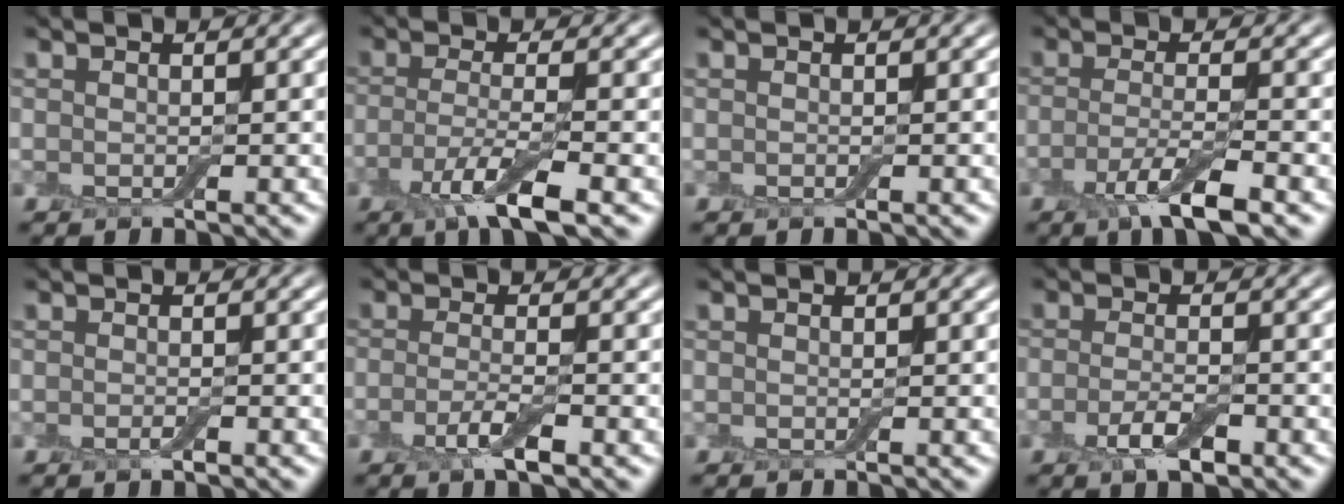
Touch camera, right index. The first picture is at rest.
{"total": 4.8, "force": [-2.1, 1.0, 4.2], "torque": [-0.083, -0.008, -0.046]}
{"total": 0.0}
{"total": 4.4, "force": [-2.2, 0.9, 3.7], "torque": [-0.072, -0.006, -0.048]}
{"total": 0.7, "force": [-0.3, 0.2, 0.6], "torque": [-0.011, -0.002, -0.006]}
{"total": 2.7, "force": [-1.2, 0.7, 2.4], "torque": [-0.049, -0.002, -0.026]}
{"total": 0.0}
{"total": 2.9, "force": [-1.4, 1.0, 2.3], "torque": [-0.051, -0.004, -0.028]}